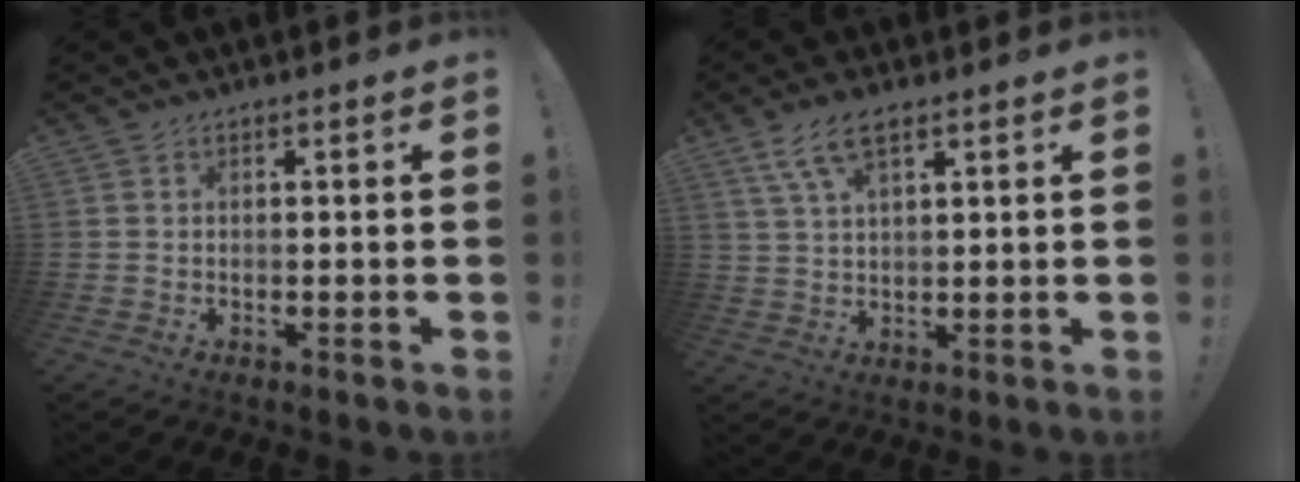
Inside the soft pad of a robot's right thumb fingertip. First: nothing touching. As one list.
[{"total": 7.7, "force": [4.4, 3.0, 5.6], "torque": [-0.107, -0.007, 0.085]}]